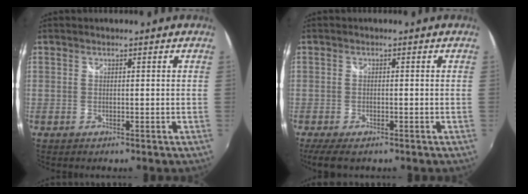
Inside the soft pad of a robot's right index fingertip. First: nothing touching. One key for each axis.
{"total": 5.1, "fx": -3.3, "fy": 2.1, "fz": 3.2, "tx": -0.070, "ty": -0.022, "tz": -0.057}